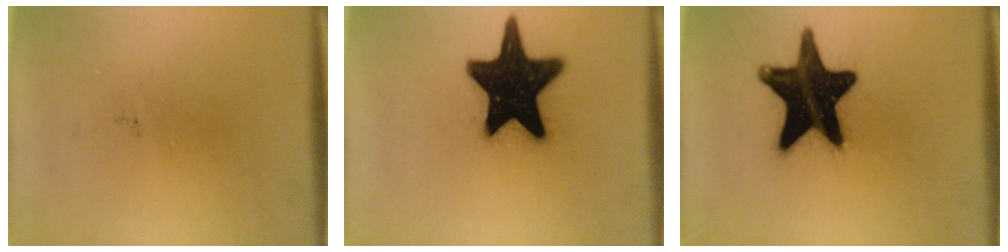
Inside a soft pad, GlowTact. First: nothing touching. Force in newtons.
{"total": 19.9}
{"total": 18.5}